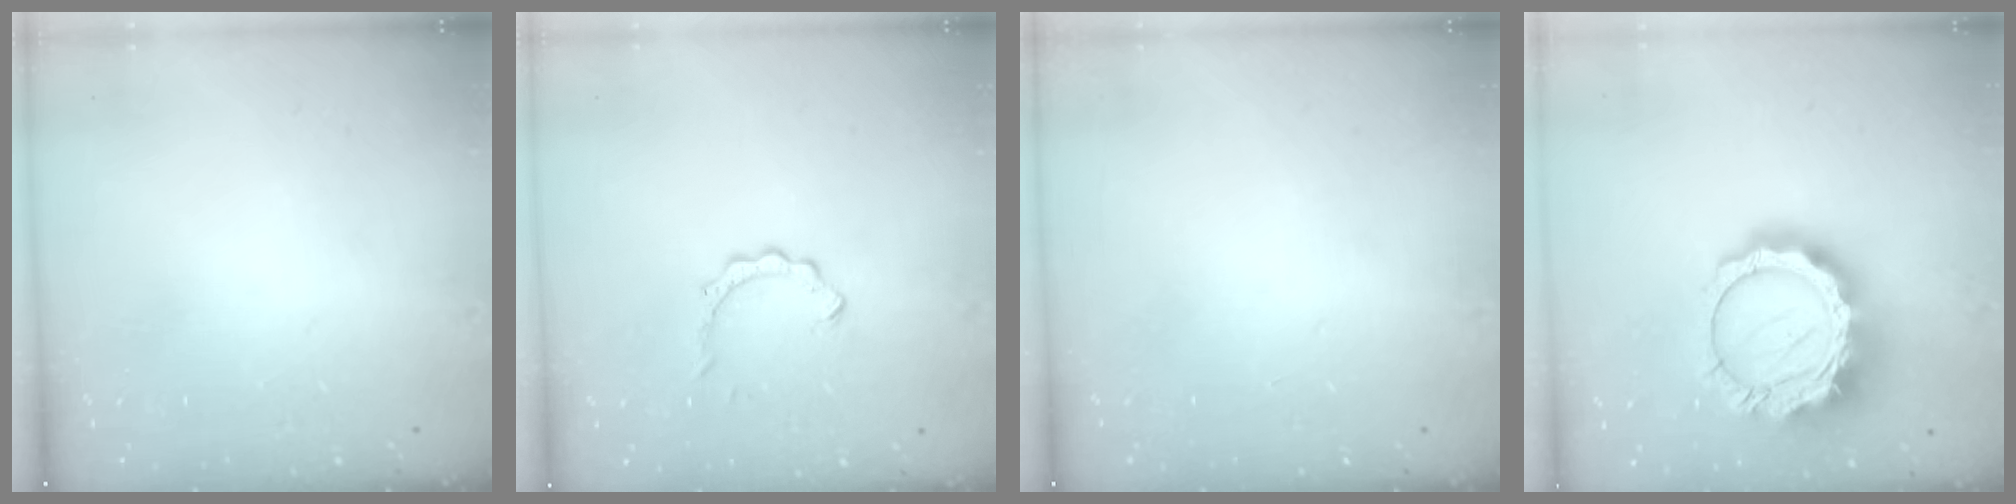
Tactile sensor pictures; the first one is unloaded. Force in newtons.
{"total": 2.1, "press": 2.1, "slide": 0.2}
{"total": 0.0}
{"total": 22.5, "press": 22.4, "slide": 1.9}